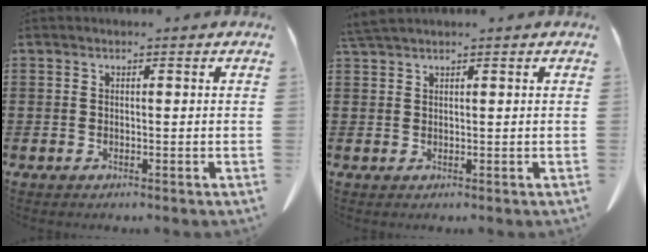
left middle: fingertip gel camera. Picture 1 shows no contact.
{"total": 2.0, "force": [1.7, 0.0, 0.9], "torque": [-0.022, -0.001, 0.034]}